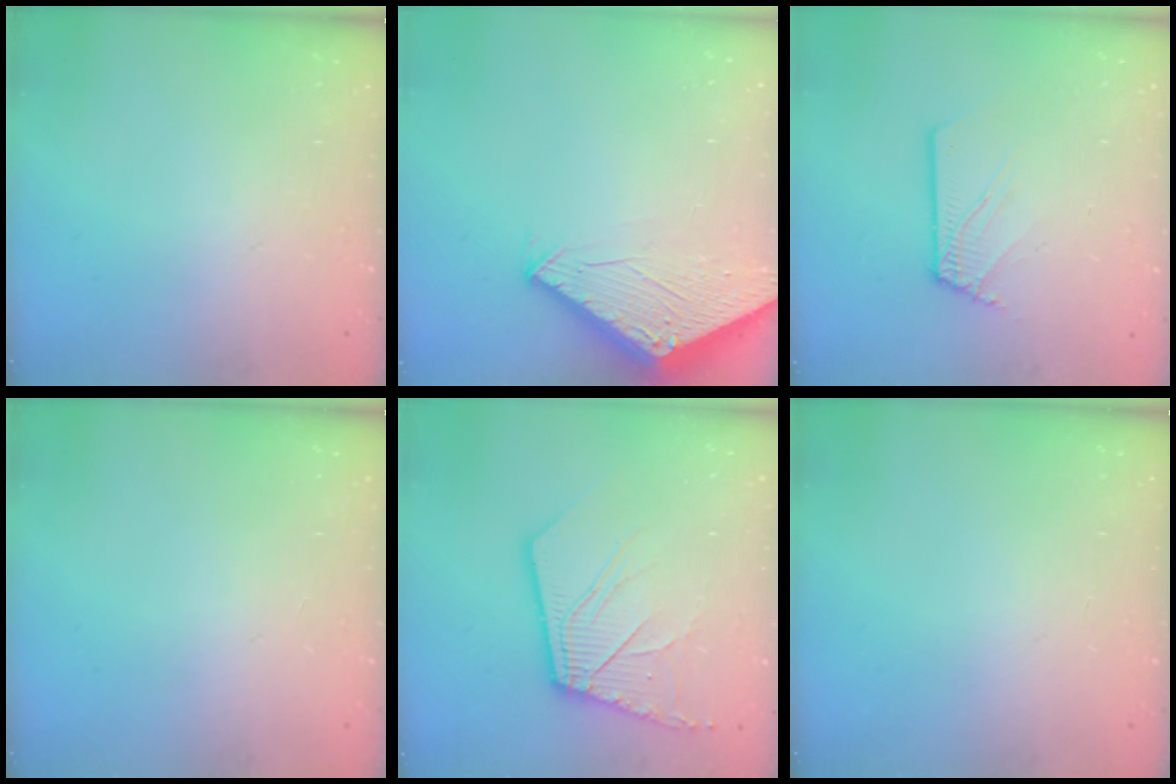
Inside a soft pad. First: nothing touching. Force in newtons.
{"total": 2.8, "press": 2.8, "slide": 0.2}
{"total": 3.2, "press": 3.2, "slide": 0.4}
{"total": 0.0}
{"total": 13.5, "press": 13.4, "slide": 1.8}
{"total": 0.0}